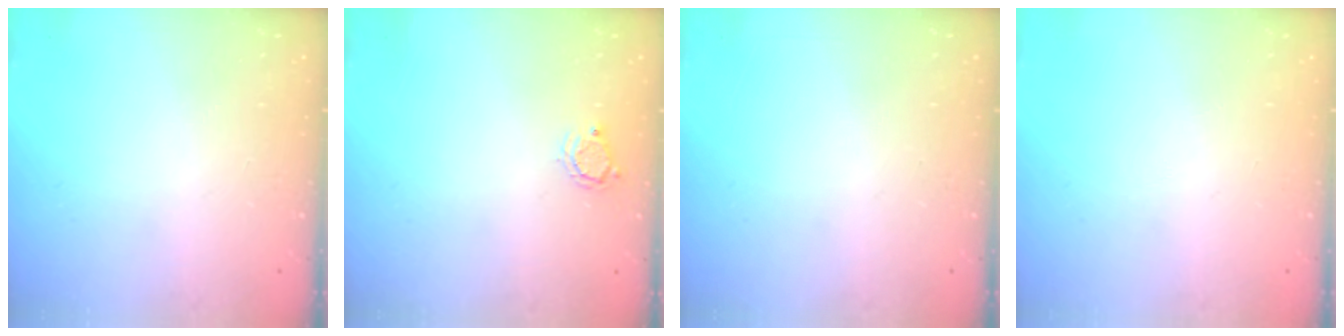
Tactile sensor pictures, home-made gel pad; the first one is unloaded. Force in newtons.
{"total": 4.0, "press": 4.0, "slide": 0.3}
{"total": 0.0}
{"total": 0.0}